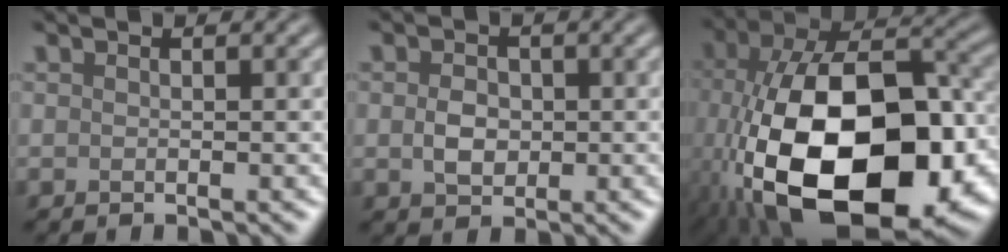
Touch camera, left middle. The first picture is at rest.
{"total": 2.4, "force": [0.0, 1.9, 1.5], "torque": [-0.029, 0.000, -0.003]}
{"total": 18.6, "force": [-6.0, 9.9, 14.6], "torque": [-0.260, -0.021, -0.094]}